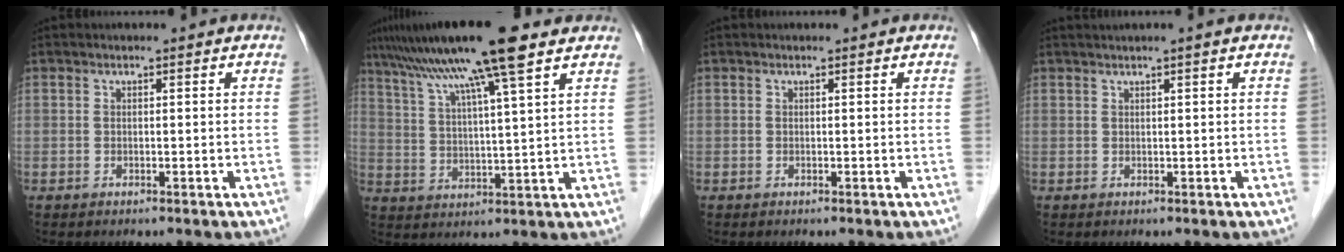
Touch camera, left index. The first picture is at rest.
{"total": 14.2, "force": [10.0, -0.6, 10.1], "torque": [-0.174, 0.028, 0.160]}
{"total": 0.0}
{"total": 1.3, "force": [0.8, -0.3, 1.0], "torque": [-0.023, 0.007, 0.021]}